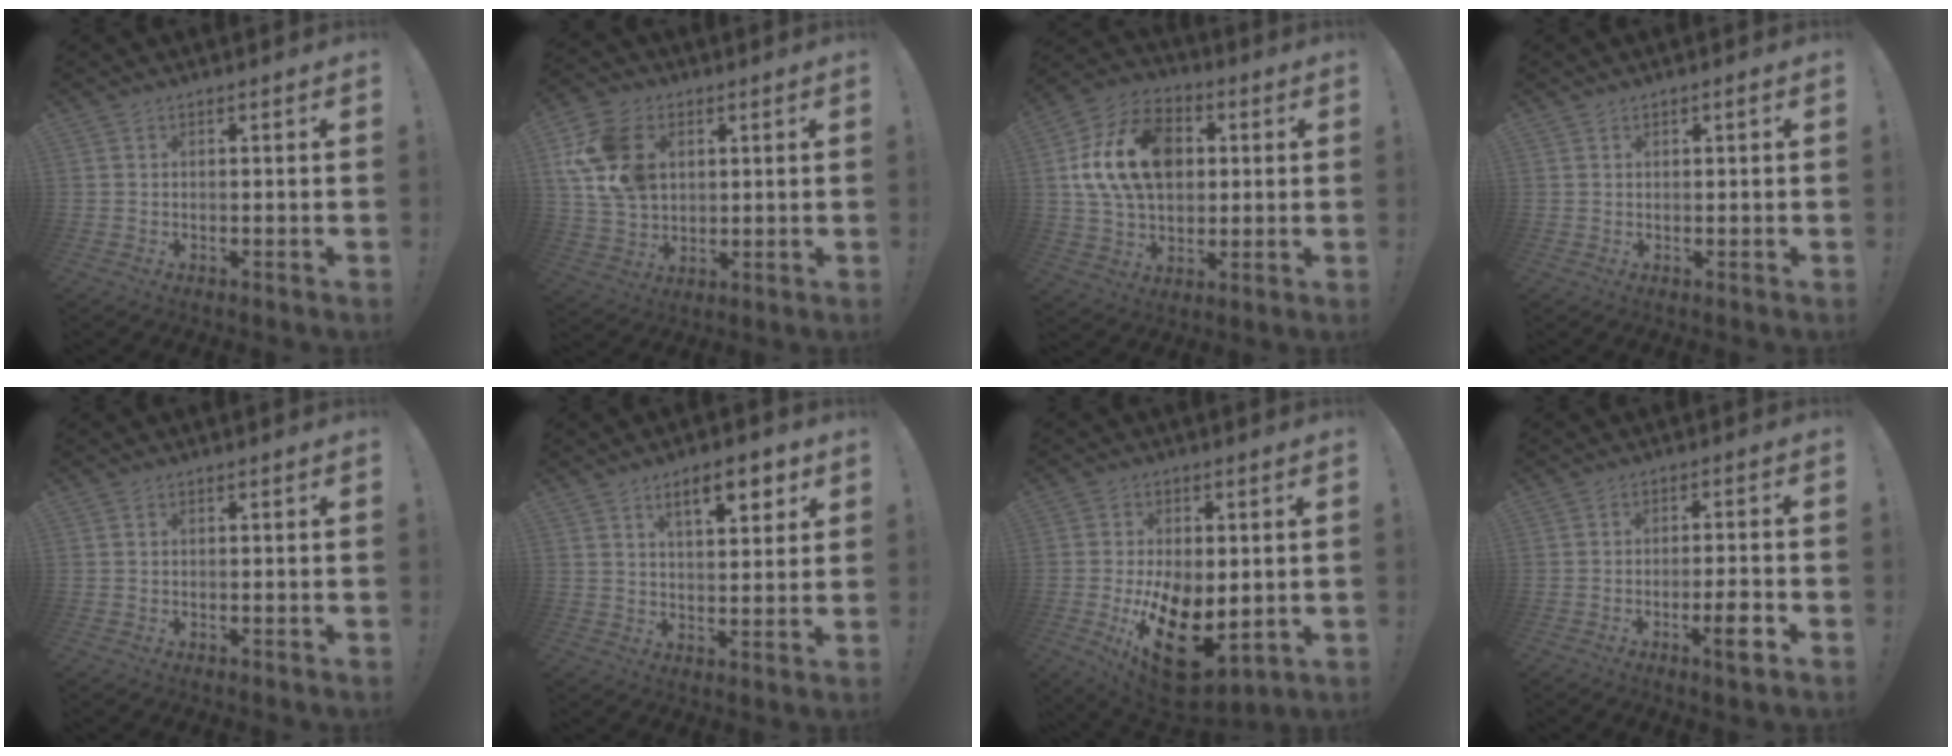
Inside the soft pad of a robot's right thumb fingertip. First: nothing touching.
{"total": 15.7, "force": [4.0, 12.3, 9.0], "torque": [-0.167, -0.008, 0.080]}
{"total": 19.5, "force": [3.8, 14.1, 13.0], "torque": [-0.205, -0.002, 0.072]}
{"total": 0.7, "force": [0.5, 0.3, 0.4], "torque": [-0.010, 0.001, 0.009]}
{"total": 0.0}
{"total": 9.5, "force": [5.3, 3.4, 7.2], "torque": [-0.100, -0.017, 0.087]}
{"total": 17.7, "force": [-3.7, 10.6, 13.7], "torque": [-0.197, 0.003, -0.046]}
{"total": 6.3, "force": [-3.0, 0.6, 5.5], "torque": [-0.071, 0.006, -0.050]}